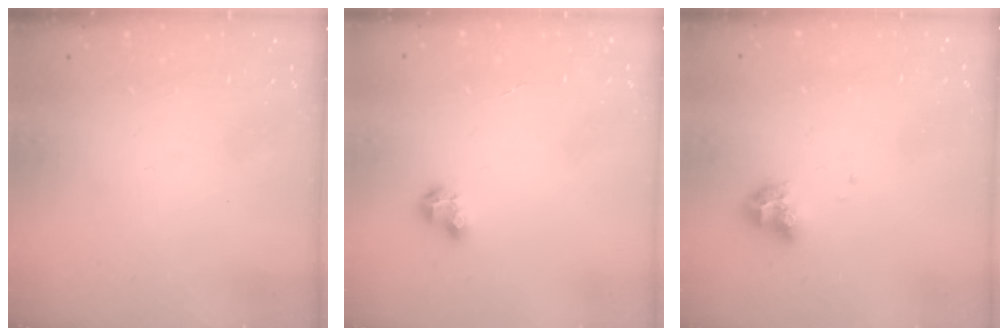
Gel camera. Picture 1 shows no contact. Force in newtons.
{"total": 3.5, "press": 3.5, "slide": 0.3}
{"total": 8.1, "press": 8.1, "slide": 0.8}